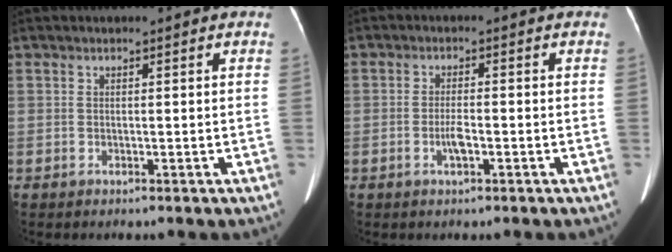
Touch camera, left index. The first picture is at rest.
{"total": 2.4, "force": [-1.0, 0.5, 2.1], "torque": [-0.043, 0.000, -0.018]}